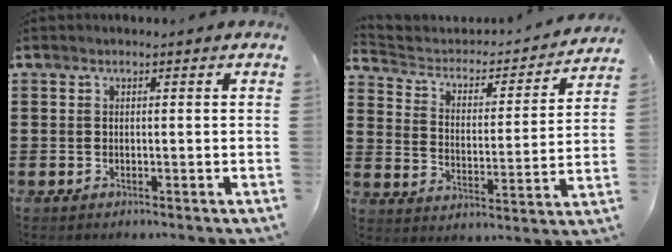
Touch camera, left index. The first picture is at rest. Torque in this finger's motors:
{"motor_torque": [1.42, -0.72, -0.04, 0.01]}